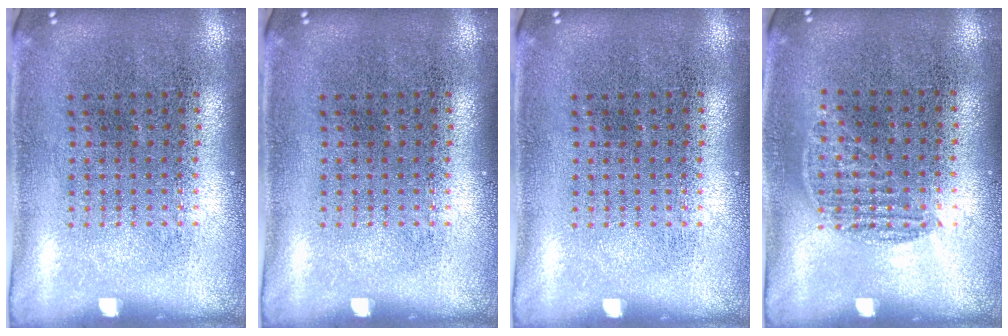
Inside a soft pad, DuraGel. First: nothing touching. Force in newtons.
{"total": 0.0}
{"total": 0.0}
{"total": 0.7, "press": 0.6, "slide": 0.4}